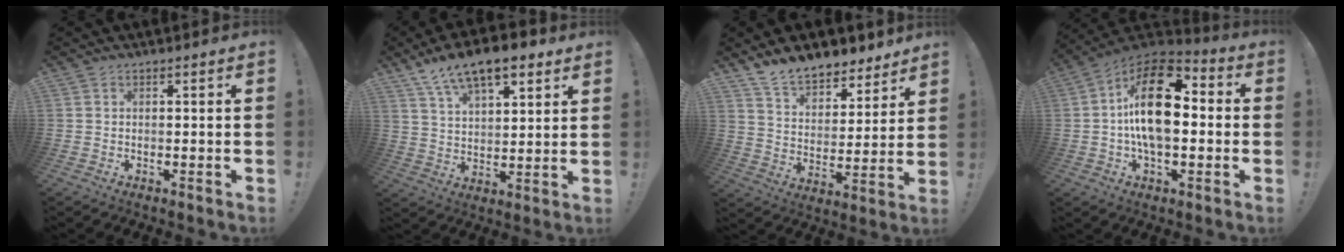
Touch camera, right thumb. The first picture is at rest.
{"total": 13.3, "force": [9.2, 5.5, 8.0], "torque": [-0.138, -0.049, 0.165]}
{"total": 11.4, "force": [10.3, 4.2, 2.8], "torque": [-0.058, -0.082, 0.191]}
{"total": 21.3, "force": [1.6, 12.2, 17.4], "torque": [-0.285, 0.012, 0.025]}